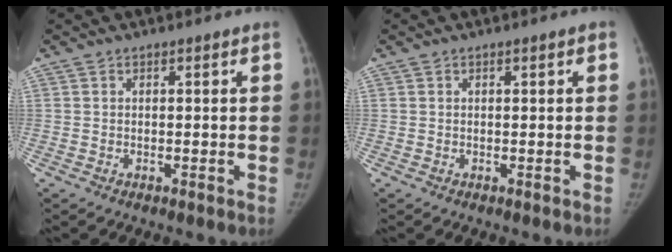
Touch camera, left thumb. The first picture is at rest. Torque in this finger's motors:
{"motor_torque": [-0.06, 0.01, -0.09, 0.49, -0.04]}